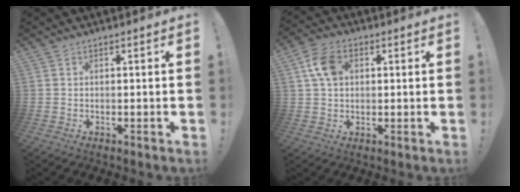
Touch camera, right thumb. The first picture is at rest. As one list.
[{"total": 8.3, "force": [2.2, 5.8, 5.6], "torque": [-0.107, 0.013, 0.046]}]